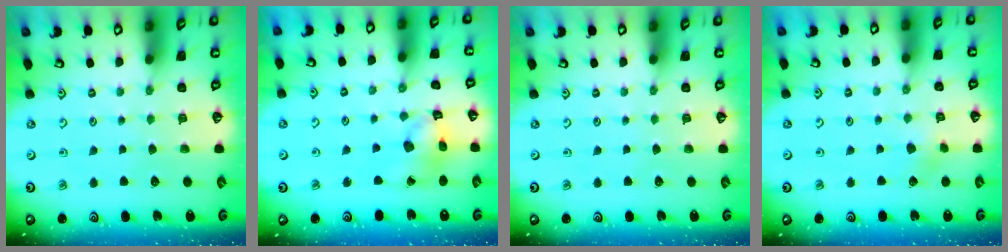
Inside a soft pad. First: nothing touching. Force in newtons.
{"total": 11.4, "press": 11.3, "slide": 1.4}
{"total": 0.0}
{"total": 4.1, "press": 4.0, "slide": 0.9}